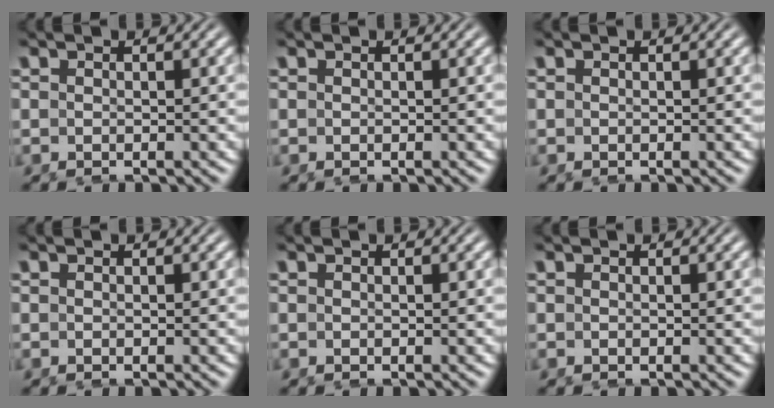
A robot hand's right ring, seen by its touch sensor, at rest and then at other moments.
{"total": 0.0}
{"total": 0.0}
{"total": 0.0}
{"total": 0.0}
{"total": 0.0}